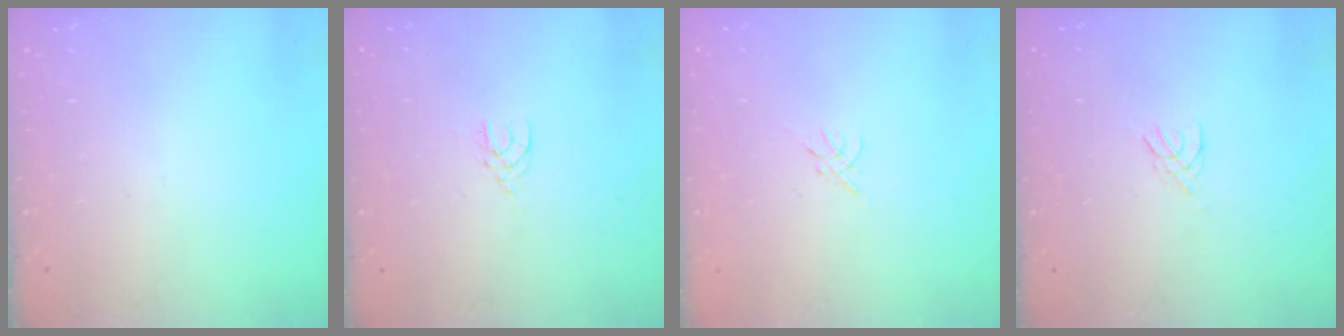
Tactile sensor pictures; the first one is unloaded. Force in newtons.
{"total": 2.9, "press": 2.9, "slide": 0.4}
{"total": 0.0}
{"total": 2.0, "press": 1.9, "slide": 0.4}